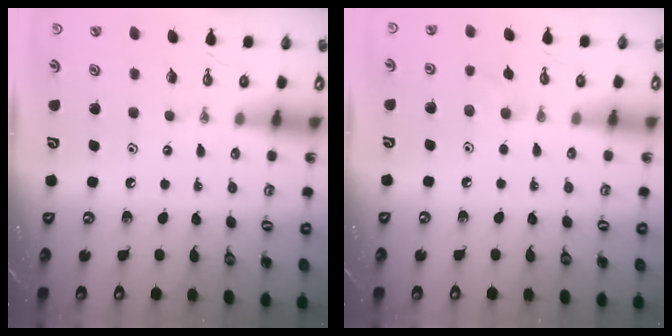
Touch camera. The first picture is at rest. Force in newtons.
{"total": 5.8, "press": 5.7, "slide": 1.2}